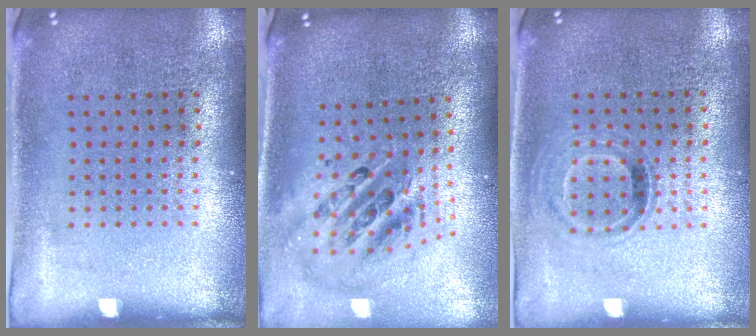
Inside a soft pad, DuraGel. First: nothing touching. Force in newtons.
{"total": 2.4, "press": 1.7, "slide": 1.7}
{"total": 1.0, "press": 0.8, "slide": 0.5}